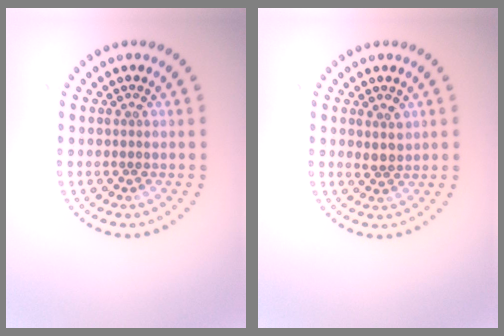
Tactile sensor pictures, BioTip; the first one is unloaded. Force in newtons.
{"total": 1.6, "press": 1.4, "slide": 0.8}